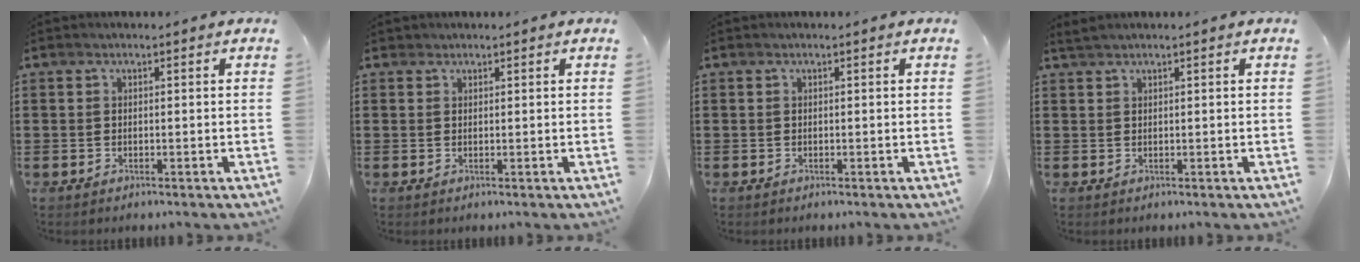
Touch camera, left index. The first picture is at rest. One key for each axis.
{"total": 0.8, "fx": 0.7, "fy": 0.4, "fz": 0.0, "tx": -0.002, "ty": 0.002, "tz": 0.013}
{"total": 0.0}
{"total": 0.9, "fx": 0.8, "fy": -0.1, "fz": 0.5, "tx": -0.010, "ty": -0.001, "tz": 0.016}